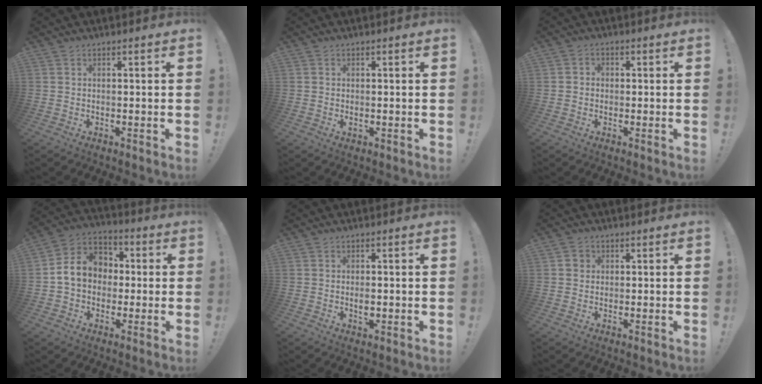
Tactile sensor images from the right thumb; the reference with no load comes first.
{"total": 0.0}
{"total": 2.2, "force": [-0.7, 1.8, 1.0], "torque": [-0.015, 0.008, -0.013]}
{"total": 12.1, "force": [0.4, 10.2, 6.4], "torque": [-0.096, 0.015, 0.017]}
{"total": 2.0, "force": [-0.5, 1.1, 1.5], "torque": [-0.012, -0.003, -0.010]}
{"total": 2.6, "force": [0.5, 2.5, 0.7], "torque": [-0.011, 0.007, 0.009]}